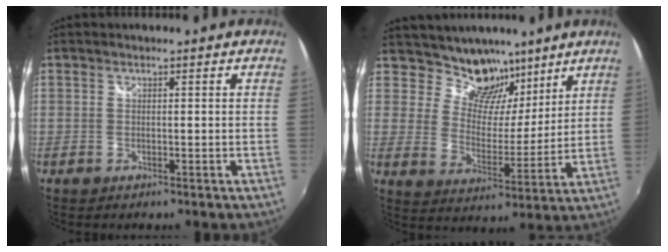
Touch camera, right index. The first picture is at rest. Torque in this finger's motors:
{"motor_torque": [-0.30, 0.27, 0.05, -0.02]}